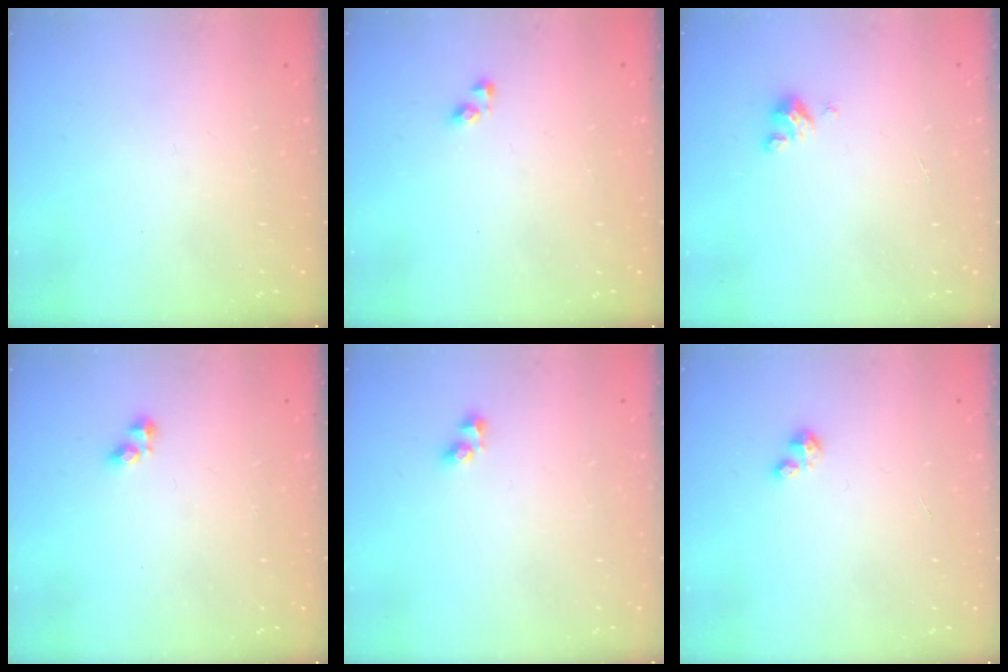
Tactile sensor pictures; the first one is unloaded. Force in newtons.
{"total": 3.7, "press": 3.7, "slide": 0.5}
{"total": 3.7, "press": 3.7, "slide": 0.3}
{"total": 2.8, "press": 2.8, "slide": 0.3}
{"total": 4.5, "press": 4.5, "slide": 0.4}
{"total": 2.1, "press": 2.0, "slide": 0.5}